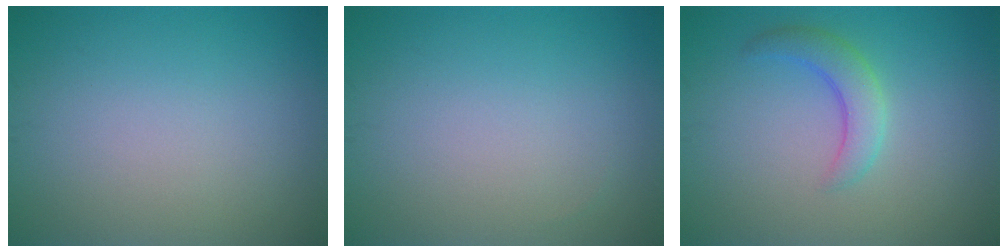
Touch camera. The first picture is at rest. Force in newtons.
{"total": 0.0}
{"total": 2.9, "press": 2.9, "slide": 0.2}